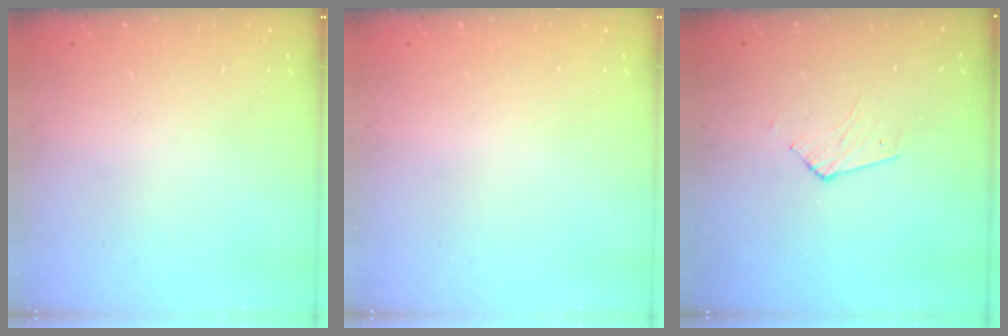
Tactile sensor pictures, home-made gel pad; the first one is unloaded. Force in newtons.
{"total": 0.0}
{"total": 2.6, "press": 2.6, "slide": 0.2}